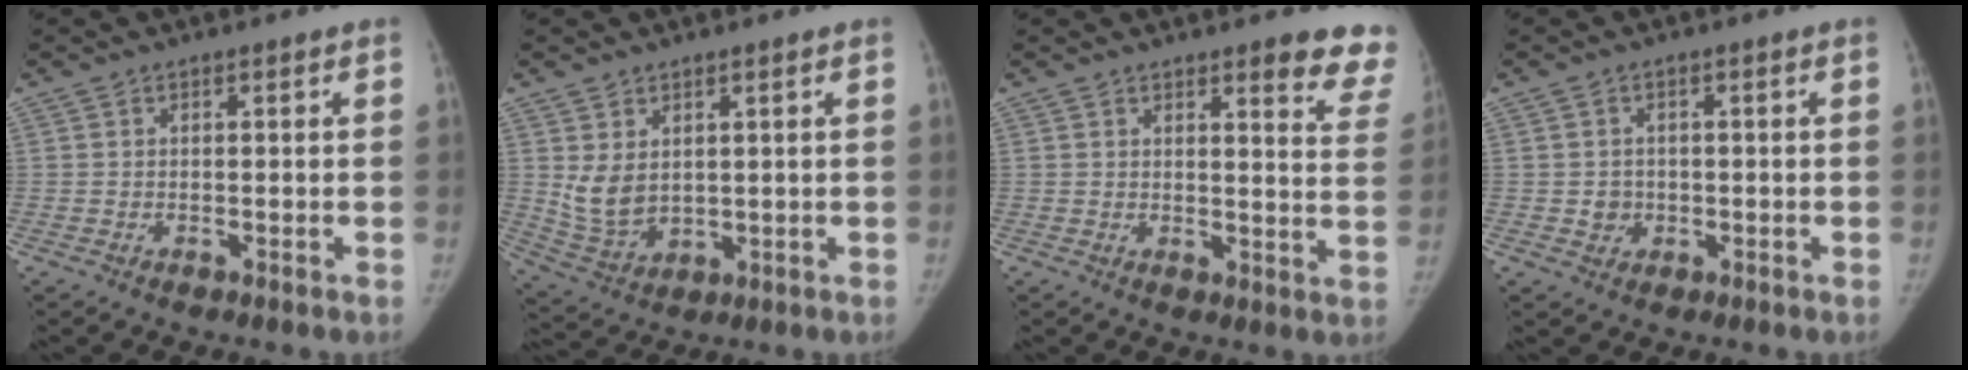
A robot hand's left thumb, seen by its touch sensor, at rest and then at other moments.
{"total": 6.6, "force": [1.8, 4.6, 4.5], "torque": [-0.072, -0.017, 0.055]}
{"total": 11.1, "force": [8.6, 2.7, 6.5], "torque": [-0.035, -0.046, 0.079]}
{"total": 2.6, "force": [-0.4, 2.5, 0.8], "torque": [0.003, 0.005, -0.003]}